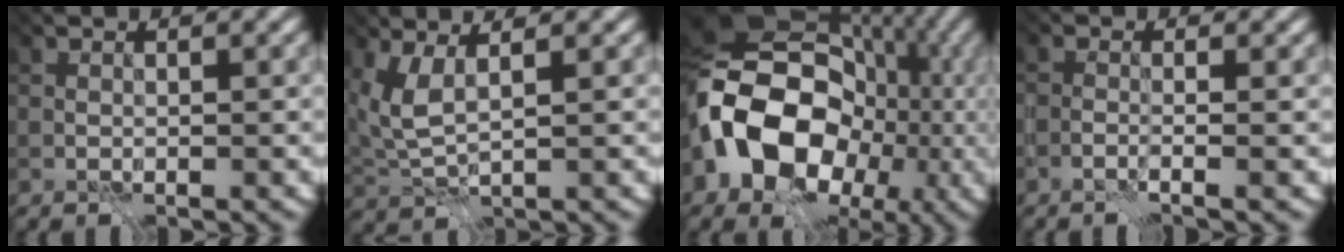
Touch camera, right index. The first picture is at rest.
{"total": 2.7, "force": [0.4, 0.9, 2.5], "torque": [-0.072, -0.010, 0.034]}
{"total": 15.7, "force": [-4.0, 11.8, 9.6], "torque": [-0.173, -0.022, -0.043]}
{"total": 2.2, "force": [-1.6, 0.2, 1.5], "torque": [0.002, 0.004, -0.043]}